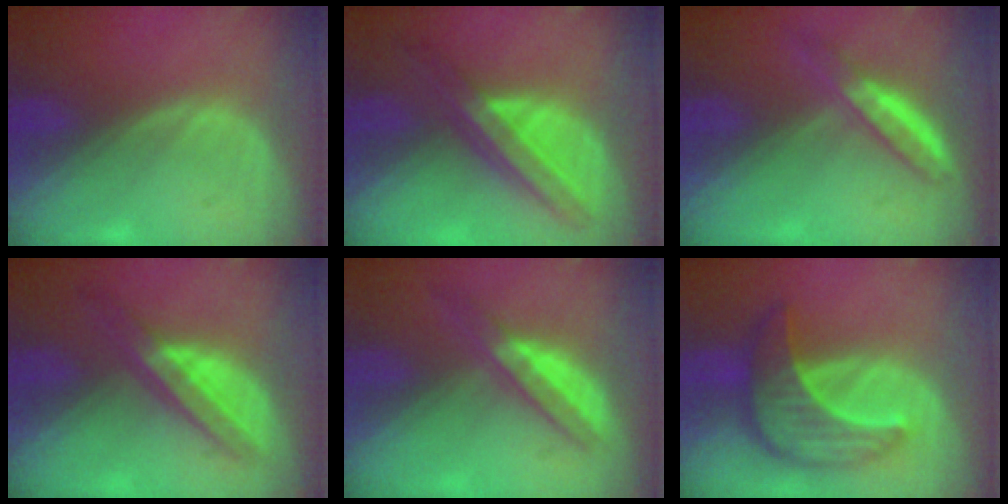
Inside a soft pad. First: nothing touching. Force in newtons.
{"total": 8.3, "press": 7.1, "slide": 4.4}
{"total": 5.1, "press": 4.6, "slide": 2.2}
{"total": 5.9, "press": 5.9, "slide": 0.1}
{"total": 4.9, "press": 4.8, "slide": 0.7}
{"total": 9.4, "press": 9.3, "slide": 0.9}